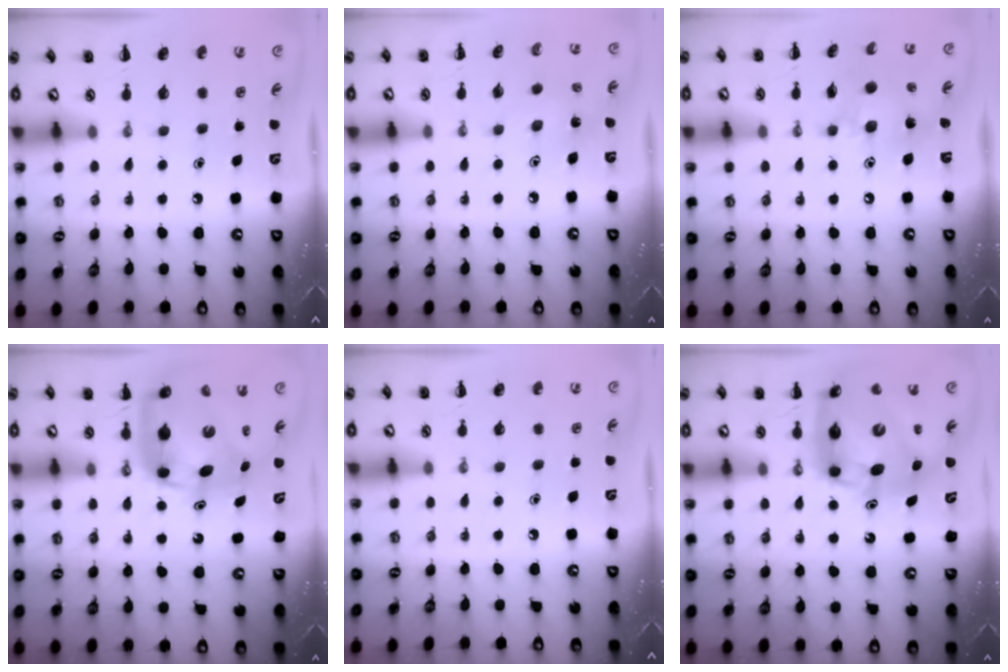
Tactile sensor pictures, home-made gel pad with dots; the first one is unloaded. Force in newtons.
{"total": 1.9, "press": 1.9, "slide": 0.6}
{"total": 8.7, "press": 8.6, "slide": 1.2}
{"total": 8.9, "press": 8.6, "slide": 2.4}
{"total": 0.0}
{"total": 12.4, "press": 11.9, "slide": 3.5}